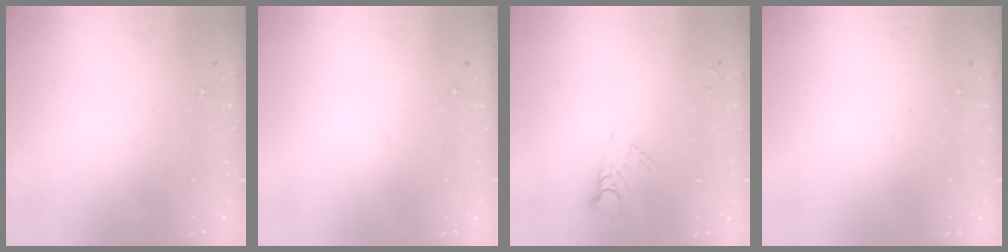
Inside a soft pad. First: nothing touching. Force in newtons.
{"total": 0.0}
{"total": 3.8, "press": 3.7, "slide": 0.3}
{"total": 0.0}